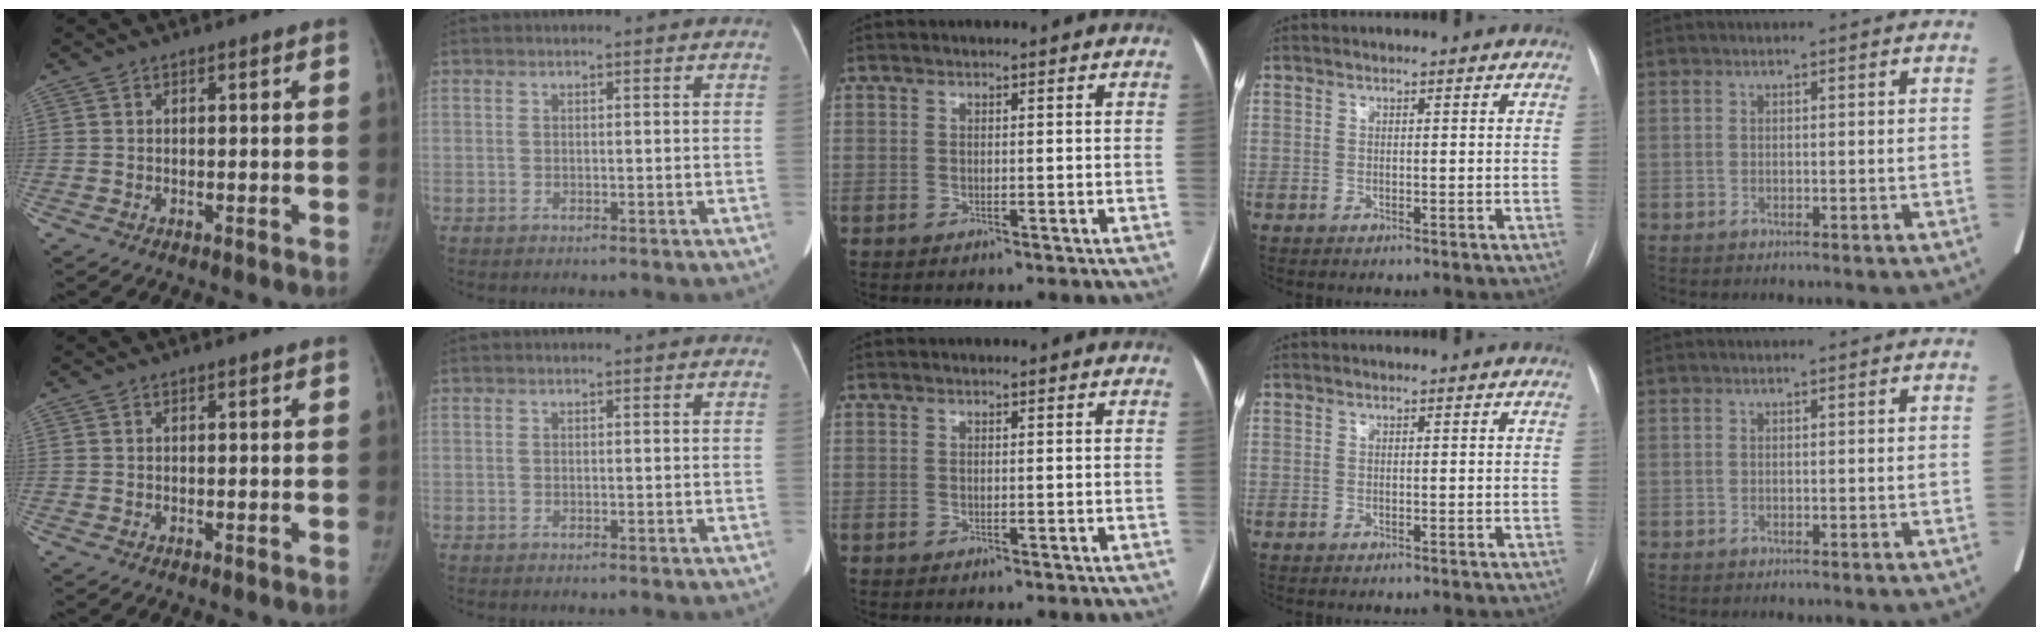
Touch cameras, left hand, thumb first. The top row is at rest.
{}